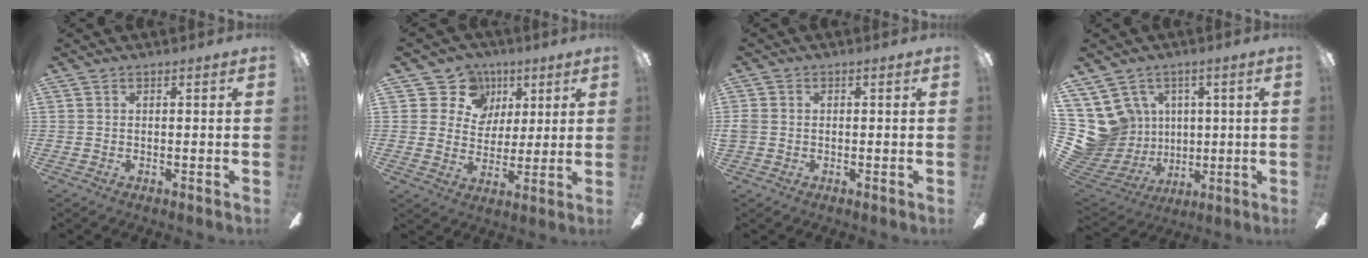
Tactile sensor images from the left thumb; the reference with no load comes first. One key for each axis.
{"total": 9.4, "fx": 5.0, "fy": 7.8, "fz": 1.6, "tx": -0.030, "ty": -0.027, "tz": 0.093}
{"total": 2.0, "fx": -0.5, "fy": 1.5, "fz": 1.1, "tx": -0.027, "ty": 0.003, "tz": -0.011}
{"total": 13.8, "fx": 3.3, "fy": 12.8, "fz": 4.0, "tx": -0.145, "ty": -0.035, "tz": 0.080}